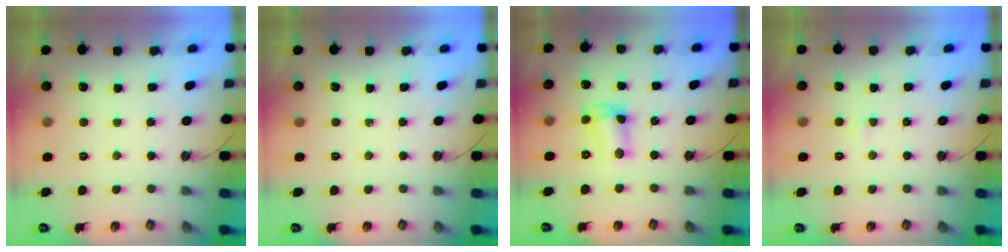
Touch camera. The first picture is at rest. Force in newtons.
{"total": 0.0}
{"total": 6.4, "press": 6.4, "slide": 0.3}
{"total": 1.6, "press": 1.6, "slide": 0.2}